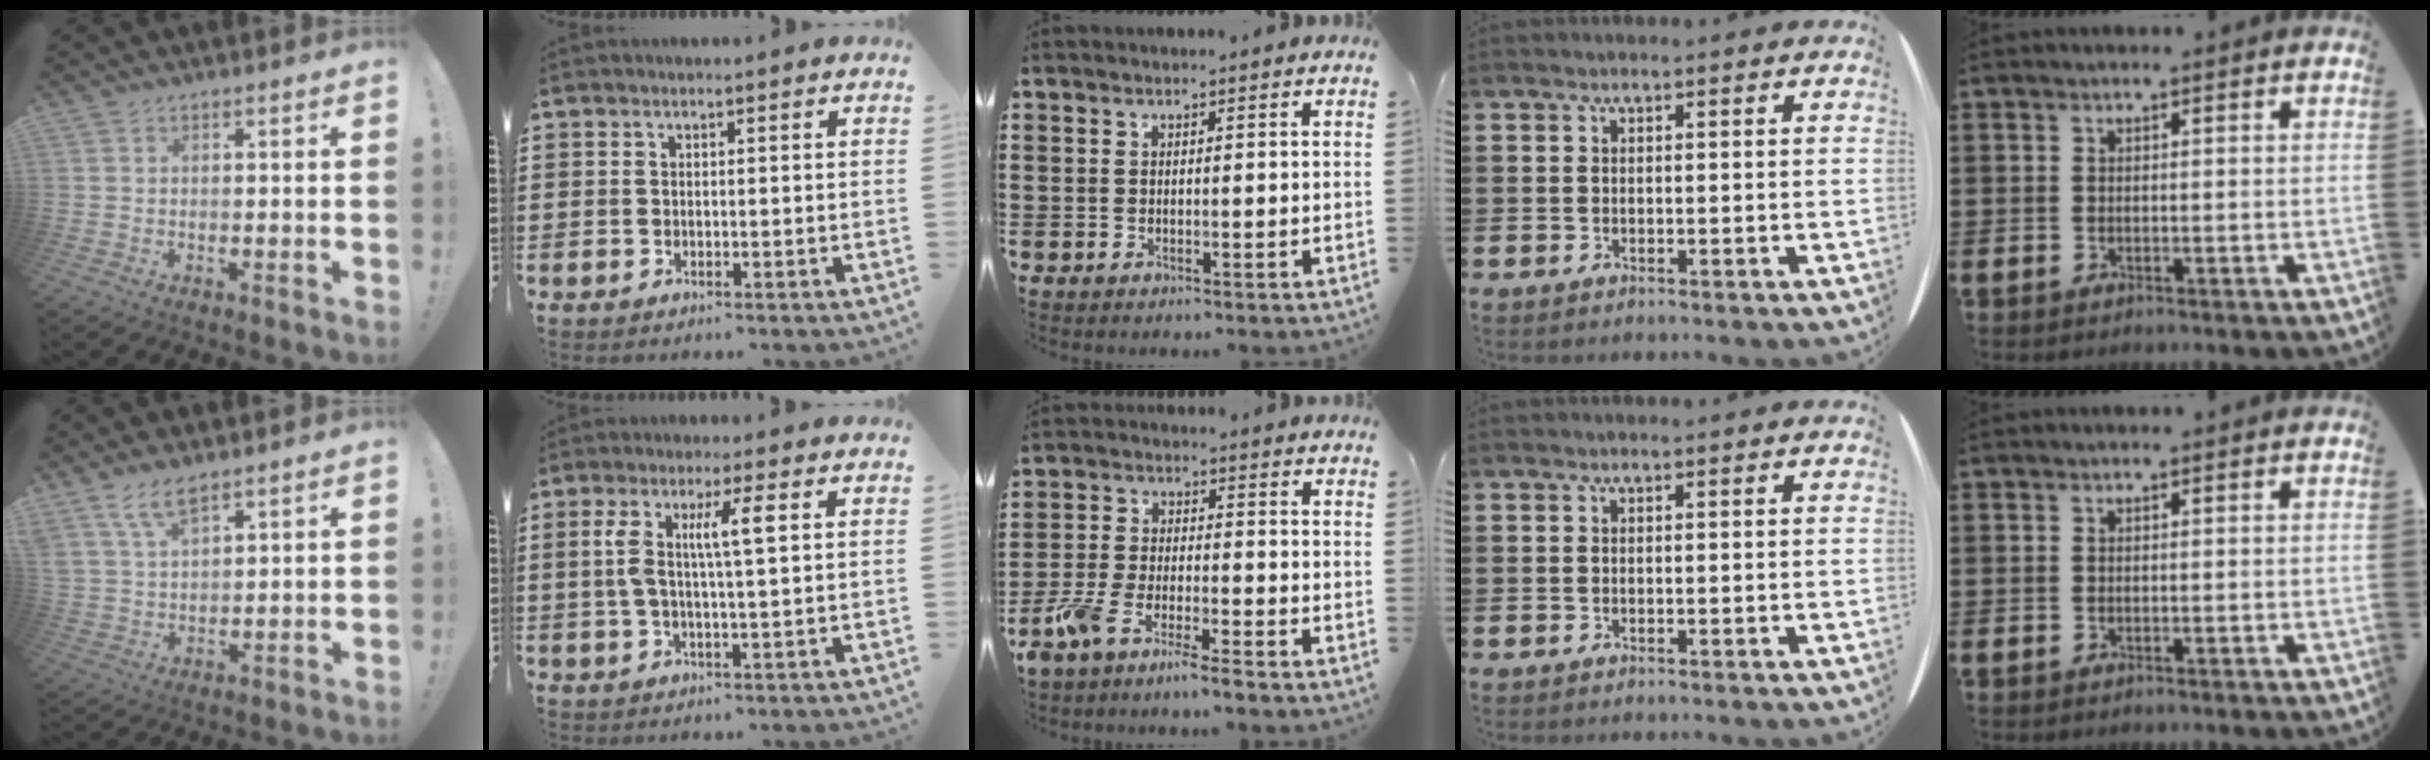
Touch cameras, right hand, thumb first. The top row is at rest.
{"thumb": {"total": 7.1, "force": [5.4, 2.3, 4.0], "torque": [-0.085, -0.021, 0.103]}, "index": {"total": 6.9, "force": [1.7, 1.0, 6.6], "torque": [-0.136, -0.001, 0.021]}, "middle": {"total": 5.7, "force": [-5.0, 0.2, 2.7], "torque": [-0.080, -0.013, -0.102]}}